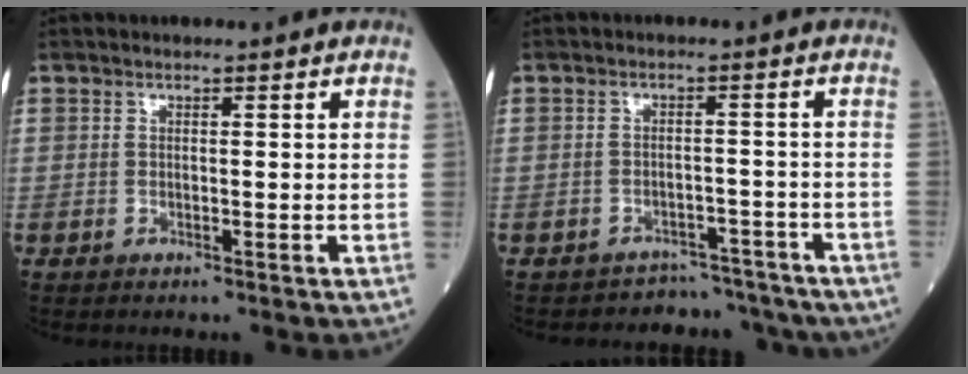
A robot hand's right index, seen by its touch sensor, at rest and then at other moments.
{"total": 7.0, "force": [-6.1, 3.2, -0.9], "torque": [0.028, 0.037, -0.072]}